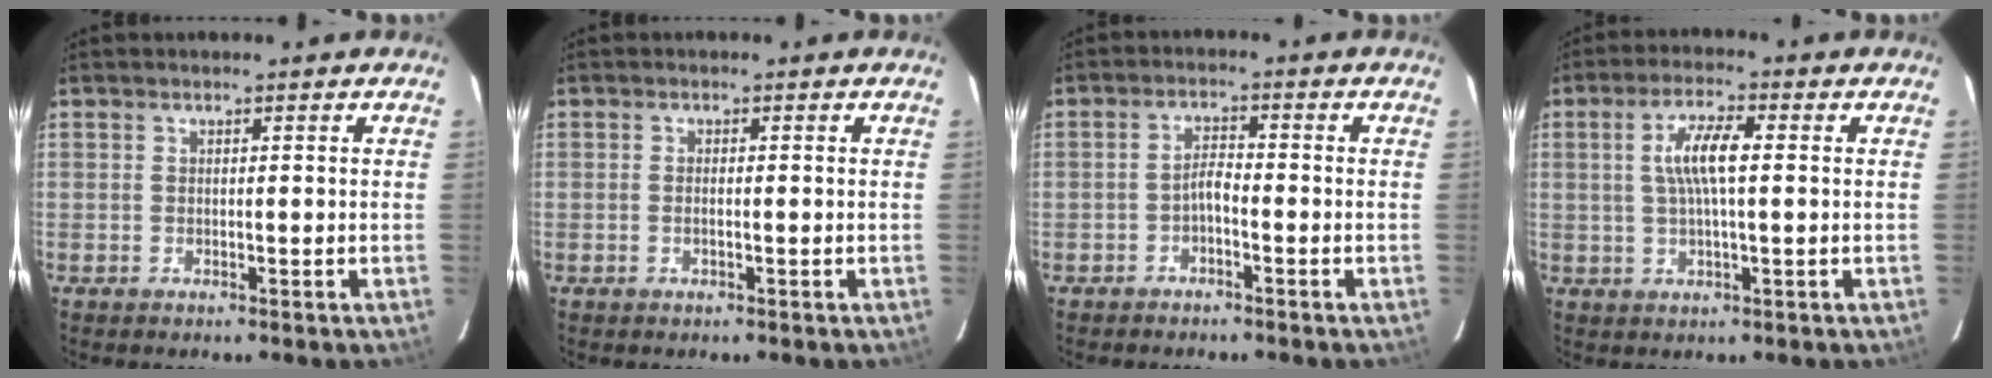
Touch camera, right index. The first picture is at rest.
{"total": 1.0, "force": [-0.3, 0.2, 0.9], "torque": [-0.020, 0.001, -0.007]}
{"total": 3.2, "force": [-1.9, 0.6, 2.4], "torque": [-0.052, 0.012, -0.036]}
{"total": 6.7, "force": [0.9, 1.4, 6.5], "torque": [-0.122, 0.007, 0.019]}